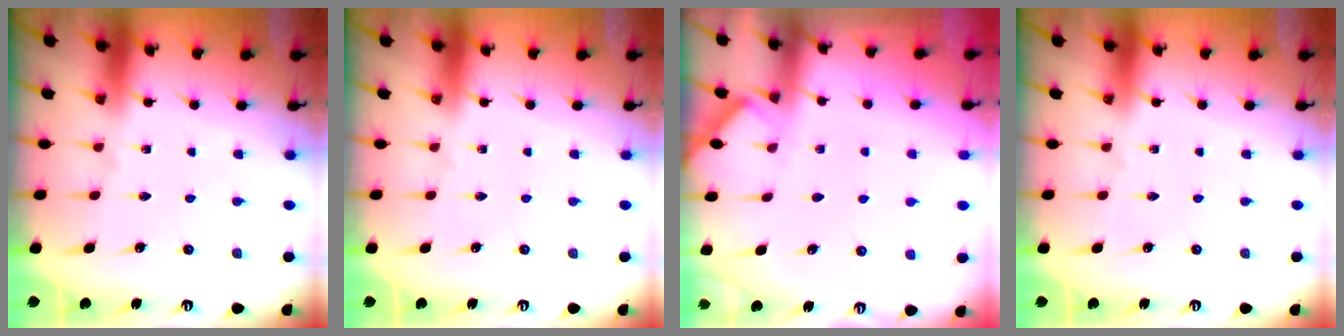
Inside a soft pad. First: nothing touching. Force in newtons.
{"total": 0.0}
{"total": 3.0, "press": 2.9, "slide": 0.3}
{"total": 0.0}